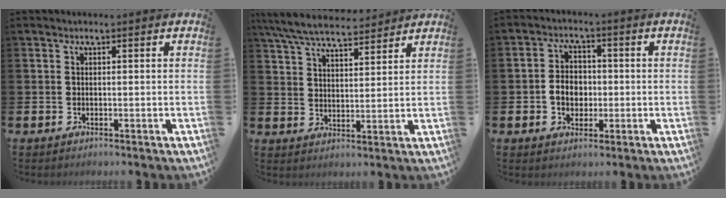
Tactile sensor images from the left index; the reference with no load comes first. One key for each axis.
{"total": 7.6, "fx": 7.0, "fy": 1.5, "fz": 2.4, "tx": -0.073, "ty": -0.028, "tz": 0.128}
{"total": 4.2, "fx": -0.6, "fy": 3.4, "fz": 2.4, "tx": -0.030, "ty": 0.003, "tz": -0.019}